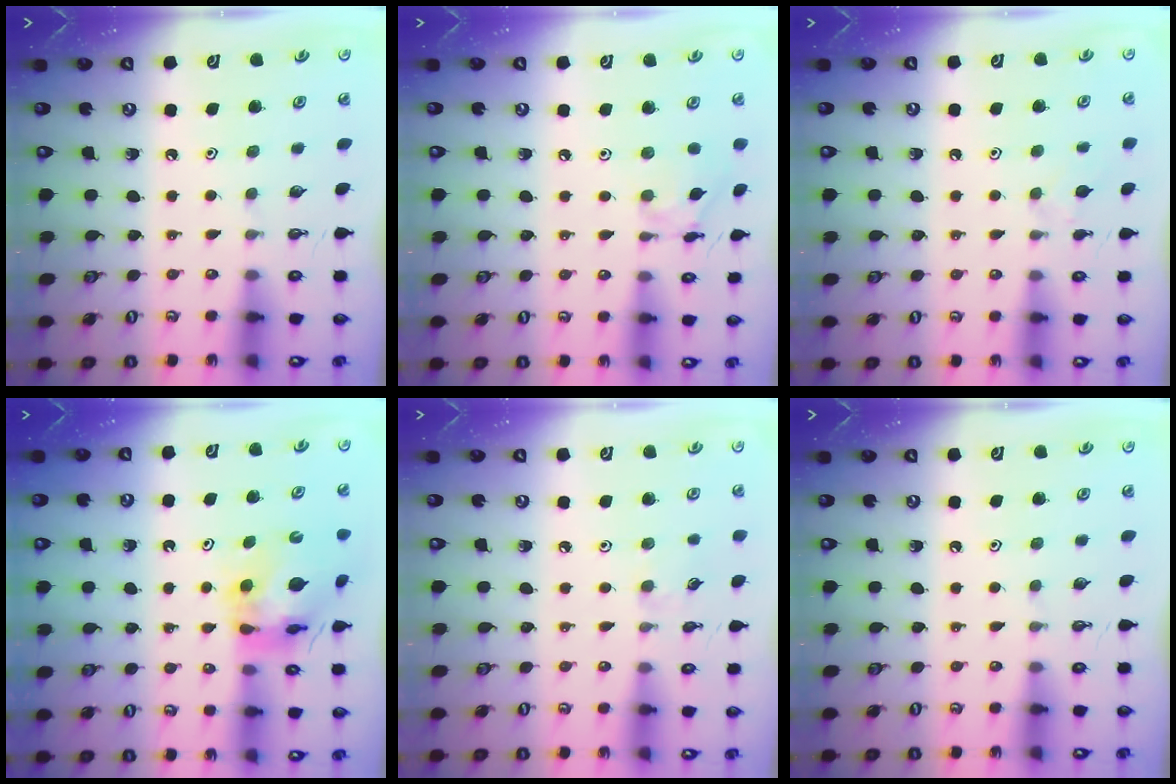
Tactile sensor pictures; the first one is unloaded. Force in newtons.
{"total": 9.1, "press": 9.1, "slide": 0.5}
{"total": 3.8, "press": 3.8, "slide": 0.7}
{"total": 11.7, "press": 11.7, "slide": 1.2}
{"total": 4.3, "press": 4.3, "slide": 0.6}
{"total": 0.0}